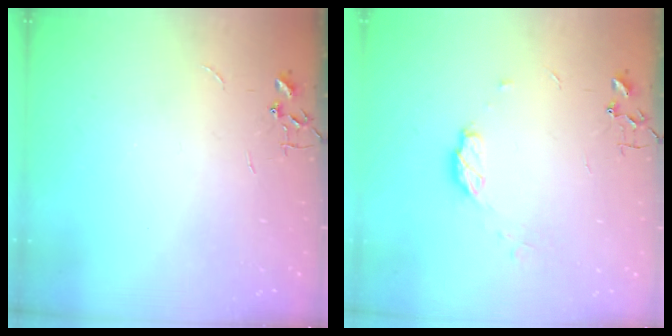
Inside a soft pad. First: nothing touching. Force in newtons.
{"total": 6.8, "press": 6.7, "slide": 0.6}